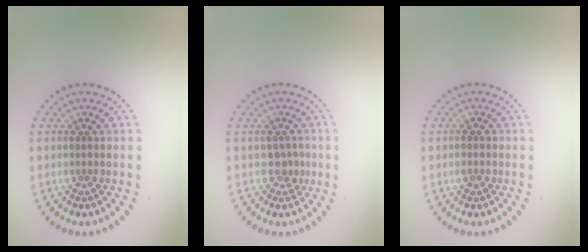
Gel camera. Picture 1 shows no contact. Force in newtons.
{"total": 1.3, "press": 1.3, "slide": 0.5}
{"total": 1.1, "press": 1.0, "slide": 0.4}